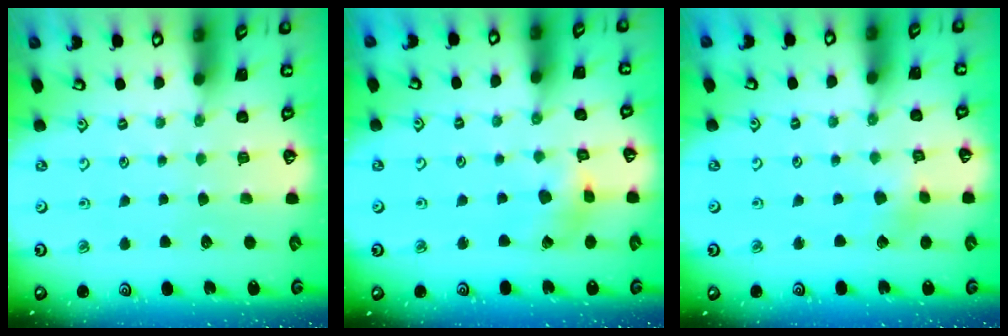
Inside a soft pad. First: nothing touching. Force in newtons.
{"total": 4.6, "press": 4.6, "slide": 0.5}
{"total": 2.7, "press": 2.7, "slide": 0.3}